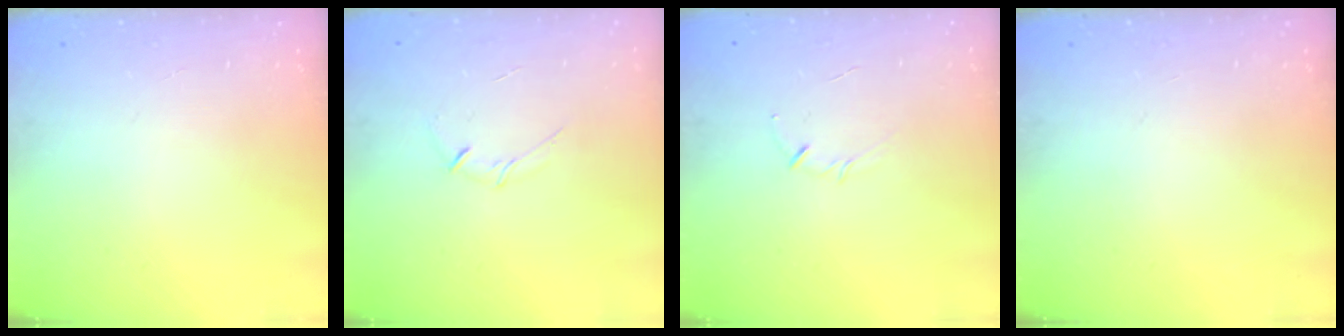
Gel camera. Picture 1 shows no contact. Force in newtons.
{"total": 4.1, "press": 4.0, "slide": 0.9}
{"total": 3.1, "press": 3.0, "slide": 0.7}
{"total": 0.0}